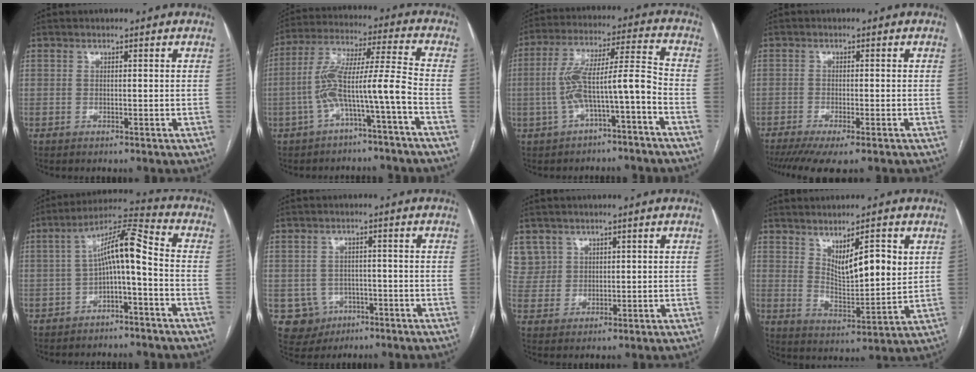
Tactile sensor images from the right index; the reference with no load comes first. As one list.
[{"total": 10.5, "force": [-3.8, 0.1, 9.8], "torque": [-0.191, 0.034, -0.067]}, {"total": 10.5, "force": [-3.2, 1.4, 9.9], "torque": [-0.182, 0.038, -0.049]}, {"total": 8.0, "force": [-6.1, 0.9, 5.2], "torque": [-0.075, -0.017, -0.097]}, {"total": 9.1, "force": [-1.5, 1.5, 8.8], "torque": [-0.149, 0.041, -0.026]}, {"total": 5.6, "force": [-1.9, 5.2, 0.7], "torque": [-0.011, 0.009, -0.020]}, {"total": 5.9, "force": [3.5, 4.8, -0.2], "torque": [0.012, 0.009, 0.076]}, {"total": 9.4, "force": [3.9, 2.4, 8.2], "torque": [-0.142, -0.010, 0.075]}]